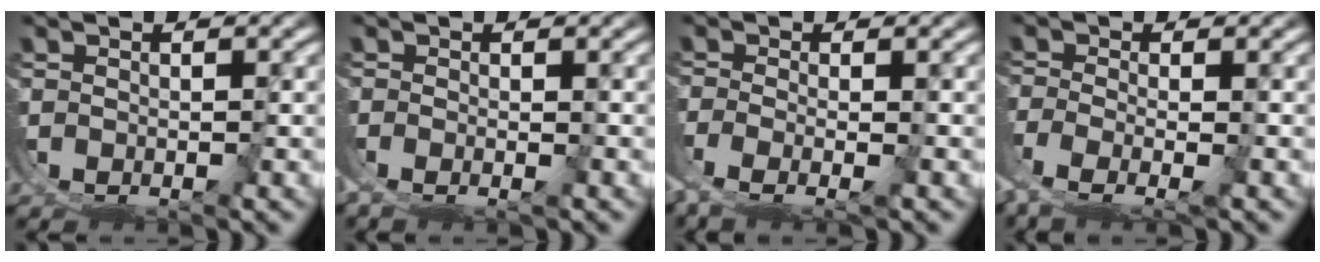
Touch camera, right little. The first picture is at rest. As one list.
[{"total": 2.6, "force": [-1.2, 1.7, 1.7], "torque": [-0.034, -0.006, -0.017]}, {"total": 4.1, "force": [-1.1, 1.7, 3.6], "torque": [-0.082, -0.021, -0.003]}, {"total": 5.2, "force": [-0.9, 2.8, 4.3], "torque": [-0.103, -0.027, 0.001]}]